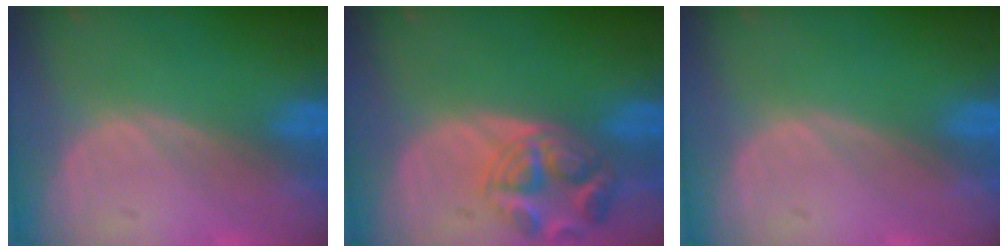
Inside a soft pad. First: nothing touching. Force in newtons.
{"total": 5.6, "press": 5.6, "slide": 0.2}
{"total": 0.0}